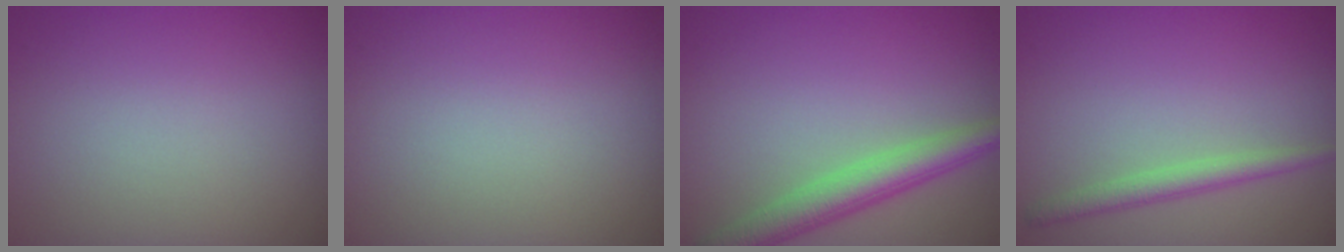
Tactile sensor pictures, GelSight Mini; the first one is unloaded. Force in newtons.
{"total": 0.0}
{"total": 4.2, "press": 4.2, "slide": 0.1}
{"total": 2.0, "press": 2.0, "slide": 0.1}